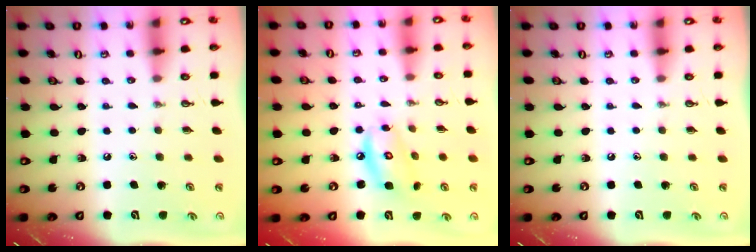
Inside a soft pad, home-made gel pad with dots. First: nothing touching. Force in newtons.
{"total": 8.9, "press": 8.9, "slide": 0.7}
{"total": 0.0}